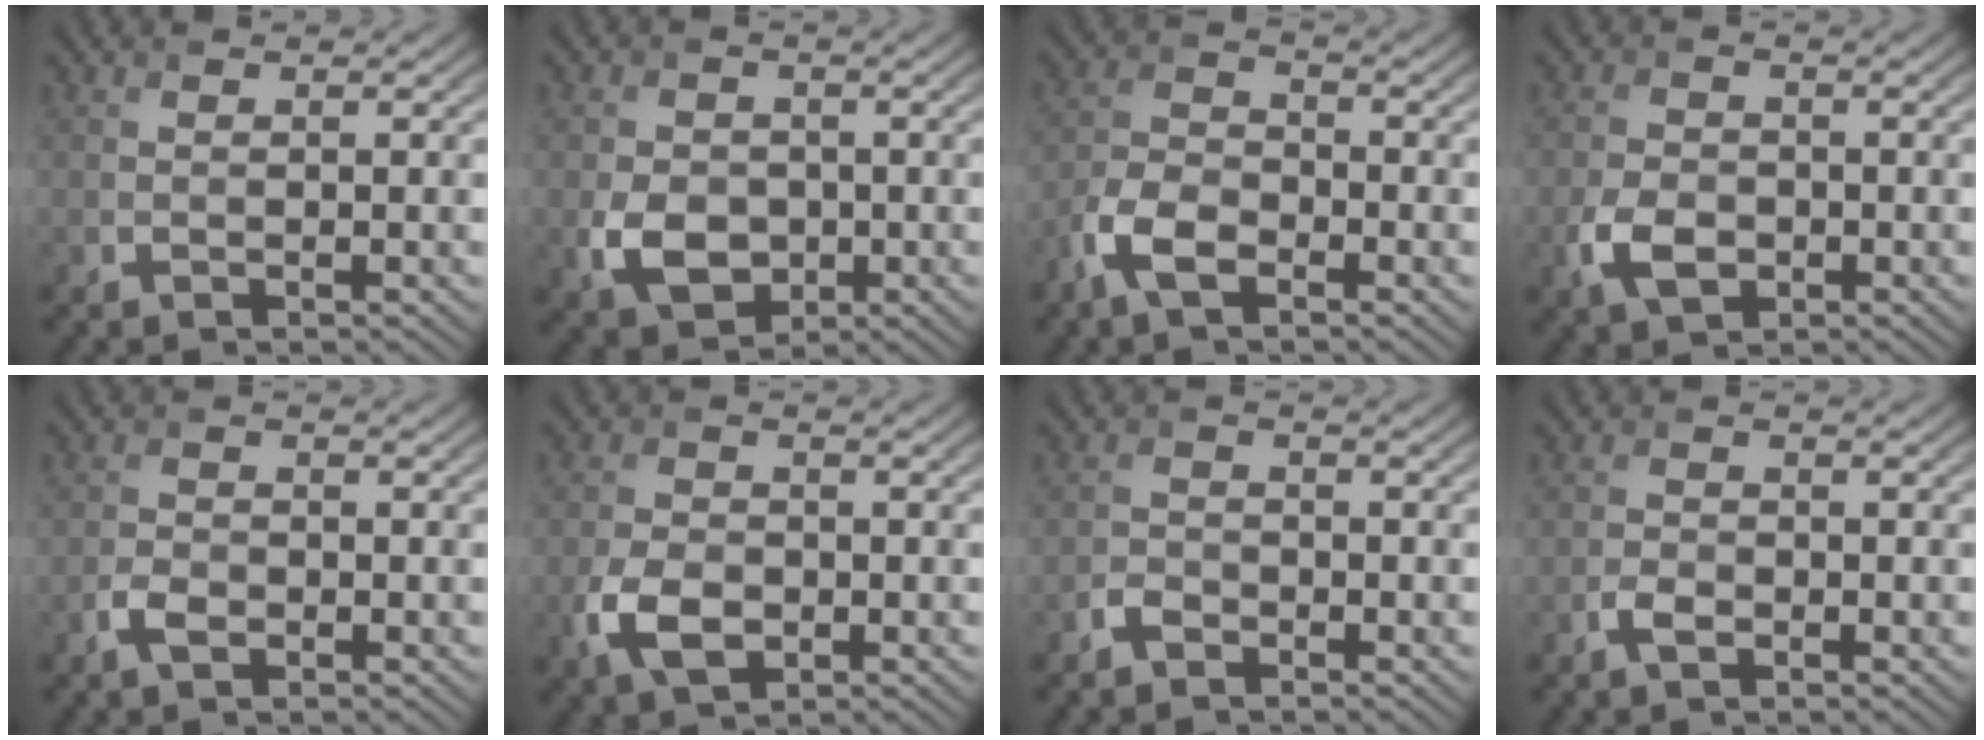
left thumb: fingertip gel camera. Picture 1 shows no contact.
{"total": 5.4, "force": [-1.2, 4.2, 3.2], "torque": [-0.070, -0.012, -0.023]}
{"total": 5.7, "force": [-3.4, 2.8, 3.6], "torque": [-0.082, -0.002, -0.081]}
{"total": 4.3, "force": [-1.7, 2.9, 2.7], "torque": [-0.066, -0.007, -0.037]}
{"total": 2.2, "force": [-1.2, 1.3, 1.4], "torque": [-0.031, 0.000, -0.028]}
{"total": 5.1, "force": [-1.9, 3.3, 3.4], "torque": [-0.077, -0.009, -0.041]}
{"total": 1.8, "force": [-1.4, 0.9, 0.6], "torque": [-0.011, 0.004, -0.033]}
{"total": 1.8, "force": [-1.0, 1.0, 1.1], "torque": [-0.024, 0.000, -0.023]}